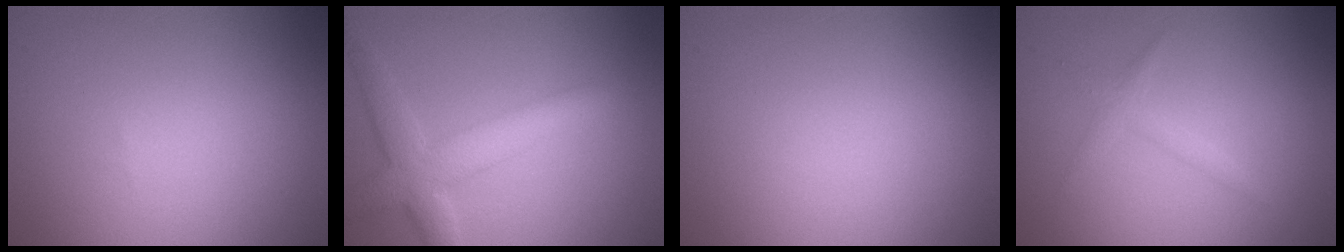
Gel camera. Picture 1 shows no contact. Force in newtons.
{"total": 4.9, "press": 4.9, "slide": 0.3}
{"total": 0.0}
{"total": 1.3, "press": 1.3, "slide": 0.1}